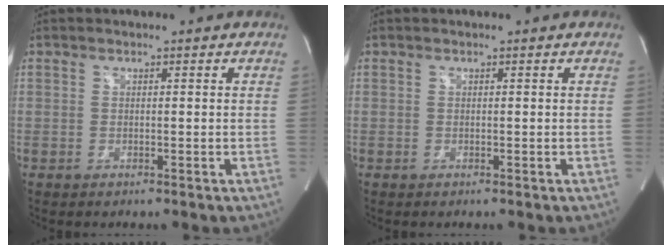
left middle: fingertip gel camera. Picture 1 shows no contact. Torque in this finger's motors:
{"motor_torque": [0.01, 0.01, 0.00, 0.00]}